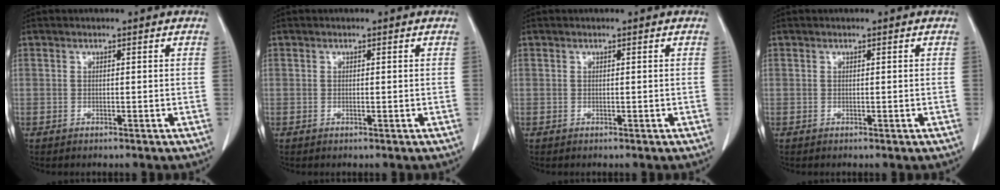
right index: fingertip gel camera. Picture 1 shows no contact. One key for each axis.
{"total": 0.0}
{"total": 0.0}
{"total": 0.0}